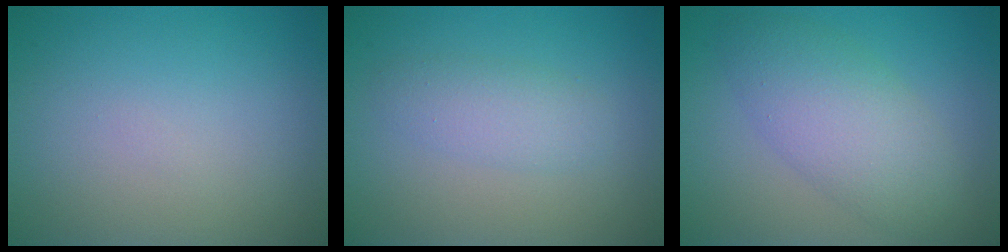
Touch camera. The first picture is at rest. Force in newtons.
{"total": 2.3, "press": 2.3, "slide": 0.1}
{"total": 5.5, "press": 5.5, "slide": 0.1}